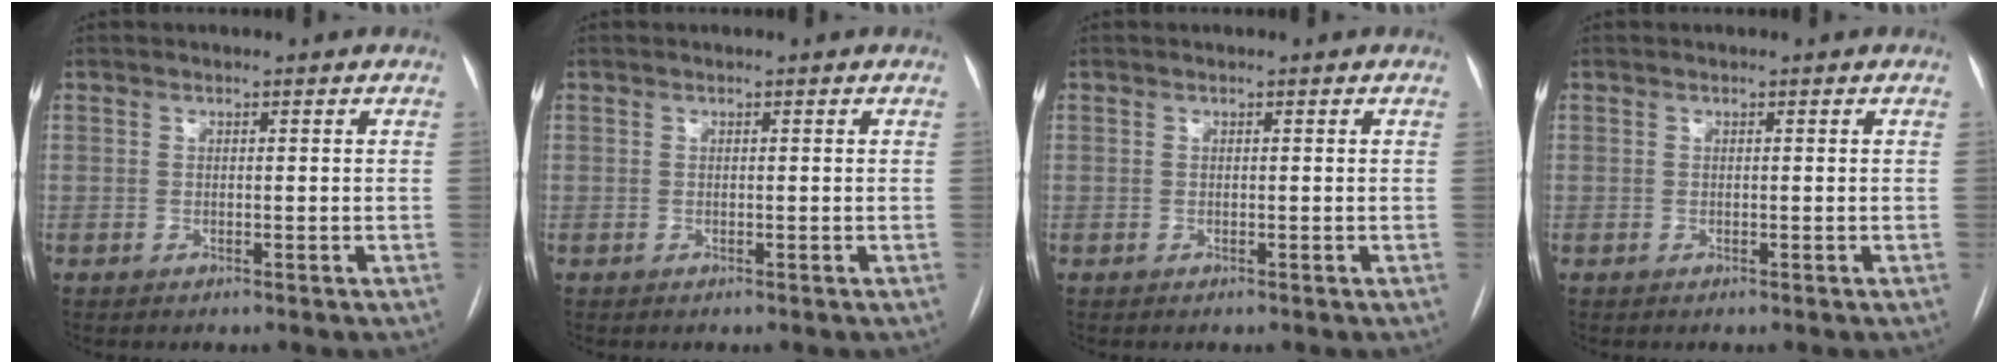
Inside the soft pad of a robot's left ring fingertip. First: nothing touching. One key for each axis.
{"total": 0.0}
{"total": 0.0}
{"total": 0.0}